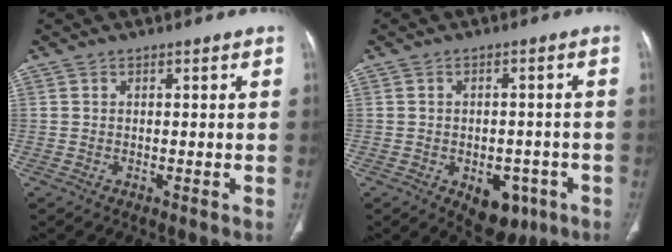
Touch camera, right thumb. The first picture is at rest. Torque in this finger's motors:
{"motor_torque": [2.32, 0.10, 0.08, -0.54, 0.01]}